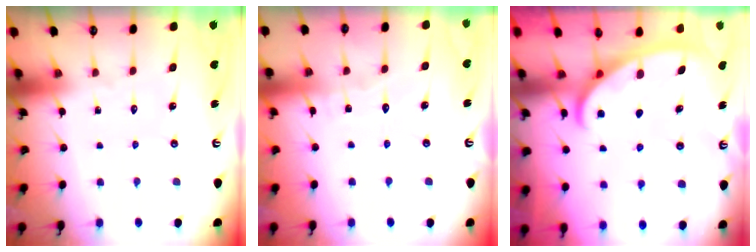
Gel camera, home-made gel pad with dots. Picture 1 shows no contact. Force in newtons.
{"total": 4.5, "press": 4.5, "slide": 0.5}
{"total": 3.0, "press": 3.0, "slide": 0.4}